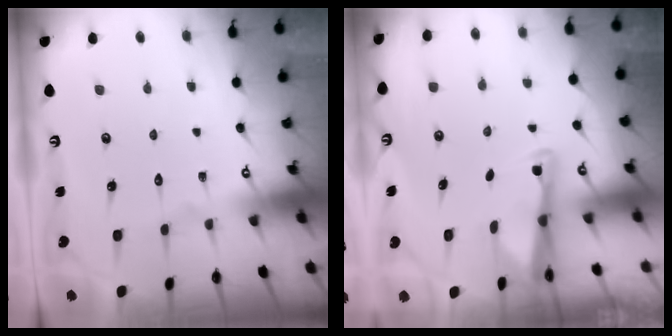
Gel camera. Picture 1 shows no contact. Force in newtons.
{"total": 2.7, "press": 2.7, "slide": 0.3}